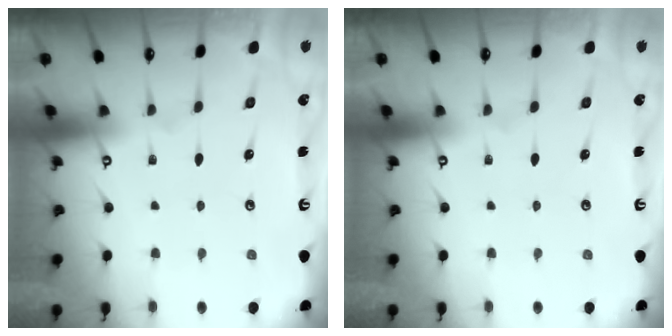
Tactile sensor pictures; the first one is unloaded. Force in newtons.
{"total": 0.0}